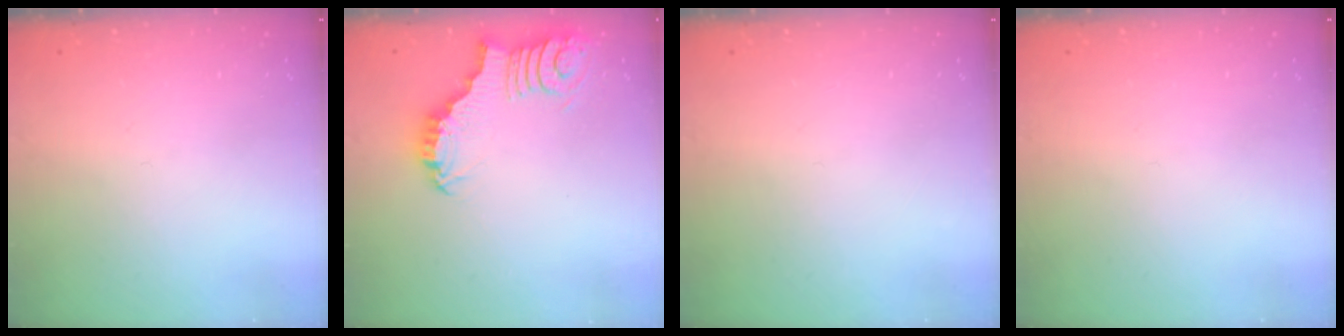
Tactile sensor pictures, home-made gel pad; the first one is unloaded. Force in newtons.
{"total": 2.4, "press": 2.4, "slide": 0.3}
{"total": 0.0}
{"total": 0.0}